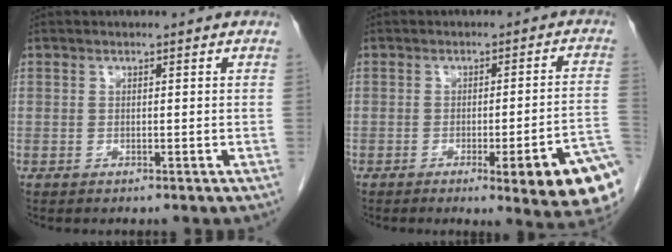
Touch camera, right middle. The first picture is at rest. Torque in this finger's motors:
{"motor_torque": [1.09, -1.05, 0.22, 0.05]}